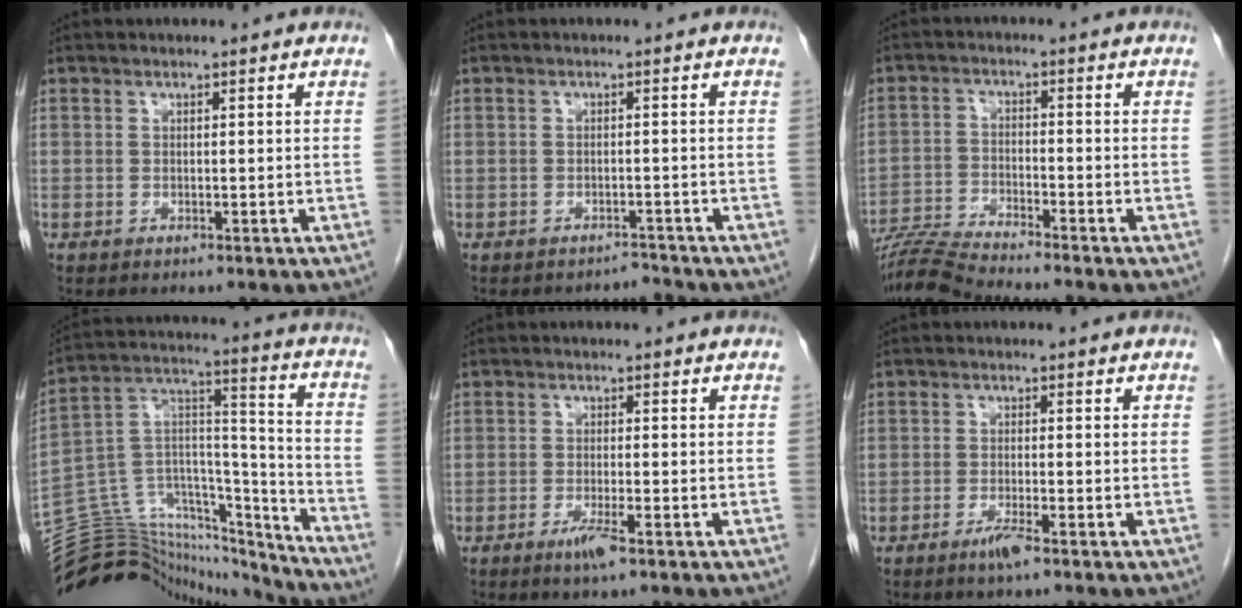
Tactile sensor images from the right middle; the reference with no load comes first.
{"total": 1.6, "force": [-1.4, 0.0, -0.7], "torque": [0.017, -0.007, -0.018]}
{"total": 8.5, "force": [-7.9, -1.3, 2.7], "torque": [-0.044, -0.020, -0.147]}
{"total": 27.9, "force": [-26.2, 7.2, 6.2], "torque": [-0.143, 0.038, -0.406]}
{"total": 3.0, "force": [-1.8, 0.0, 2.4], "torque": [-0.047, -0.006, -0.034]}
{"total": 2.5, "force": [-1.7, -0.1, 1.8], "torque": [-0.038, -0.004, -0.033]}